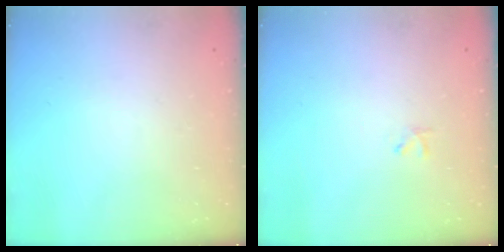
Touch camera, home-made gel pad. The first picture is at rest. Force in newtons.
{"total": 0.0}